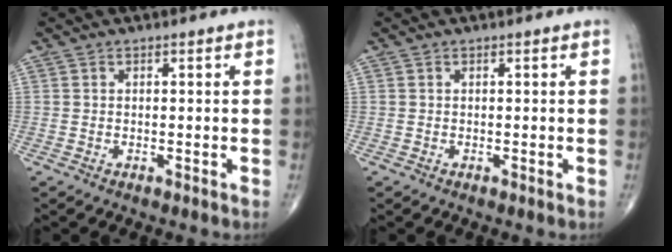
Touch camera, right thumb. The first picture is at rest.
{"total": 0.0}